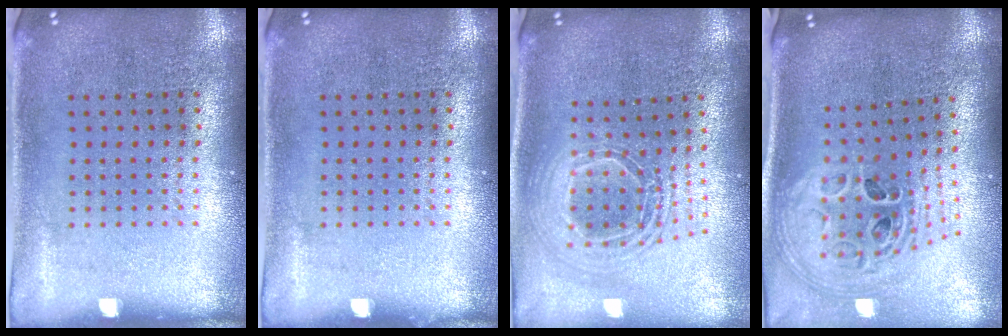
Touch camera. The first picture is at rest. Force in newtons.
{"total": 0.0}
{"total": 2.0, "press": 1.6, "slide": 1.2}
{"total": 2.2, "press": 1.6, "slide": 1.5}